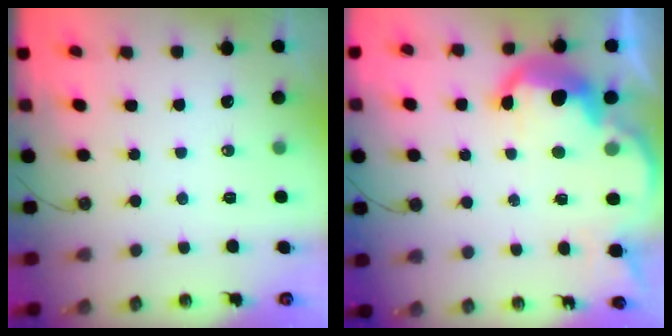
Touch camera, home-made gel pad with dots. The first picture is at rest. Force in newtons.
{"total": 10.3, "press": 10.3, "slide": 0.9}